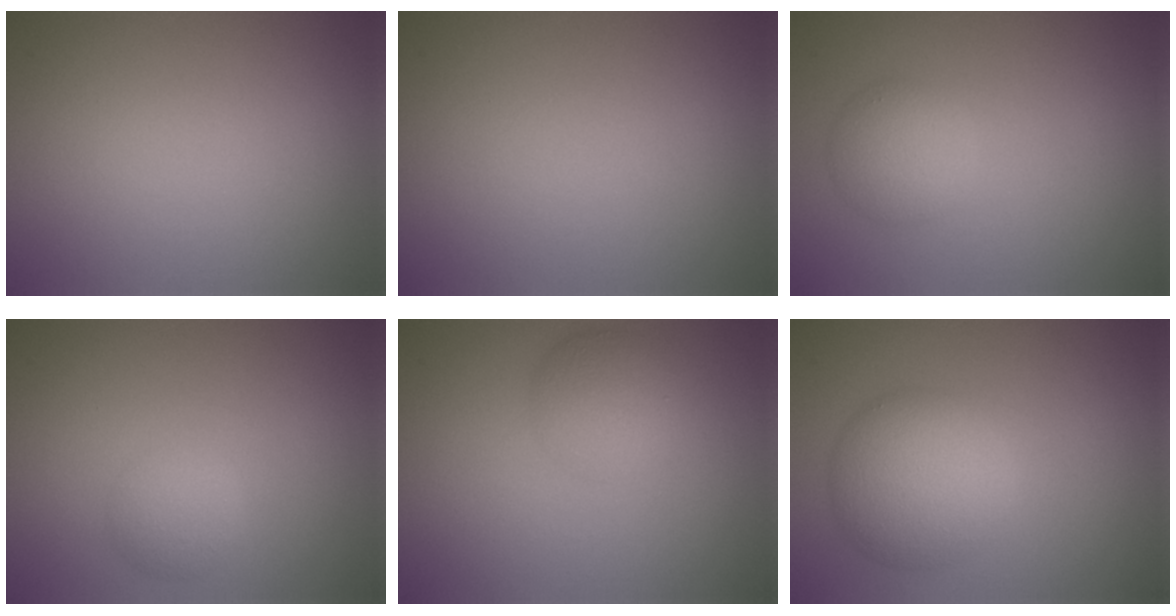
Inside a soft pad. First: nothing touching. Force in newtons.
{"total": 0.0}
{"total": 2.9, "press": 2.9, "slide": 0.0}
{"total": 2.1, "press": 2.1, "slide": 0.1}
{"total": 3.0, "press": 2.9, "slide": 0.2}
{"total": 6.3, "press": 6.3, "slide": 0.2}